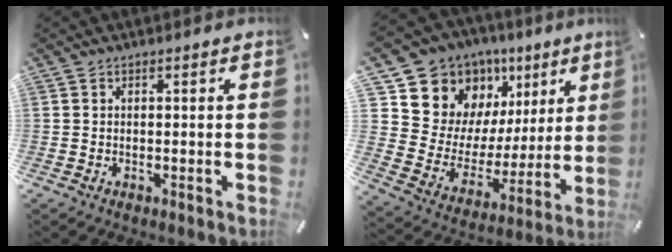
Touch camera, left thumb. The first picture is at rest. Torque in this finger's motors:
{"motor_torque": [0.71, 0.67, 1.40, -1.38, 0.00]}